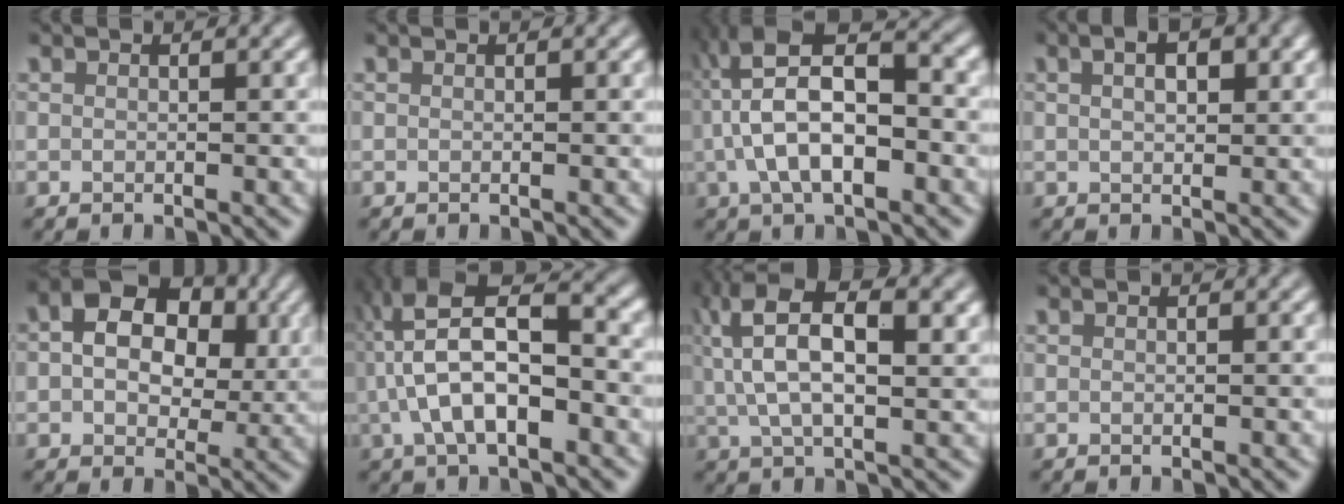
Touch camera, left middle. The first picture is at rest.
{"total": 0.0}
{"total": 9.2, "force": [-0.5, 3.7, 8.4], "torque": [-0.153, 0.023, -0.015]}
{"total": 3.4, "force": [1.4, 1.6, 2.7], "torque": [-0.036, 0.004, 0.017]}
{"total": 10.1, "force": [2.4, 7.1, 6.7], "torque": [-0.114, 0.030, 0.028]}
{"total": 8.4, "force": [-0.9, 3.4, 7.7], "torque": [-0.143, 0.022, -0.021]}
{"total": 10.8, "force": [4.0, 4.6, 8.9], "torque": [-0.174, 0.022, 0.059]}
{"total": 0.0}